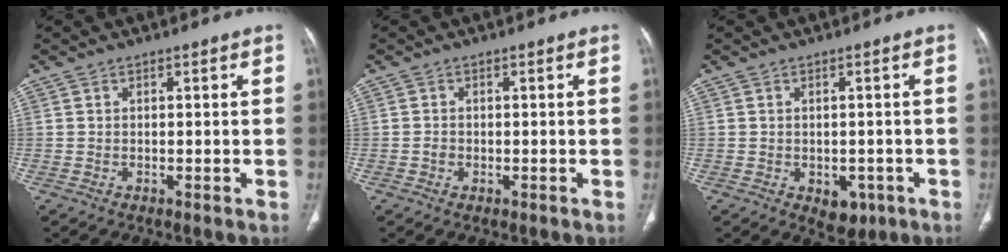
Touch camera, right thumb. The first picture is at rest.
{"total": 1.1, "force": [-0.3, 0.8, 0.5], "torque": [-0.008, 0.002, -0.005]}
{"total": 4.8, "force": [-1.8, 3.2, 3.0], "torque": [-0.019, 0.007, -0.011]}